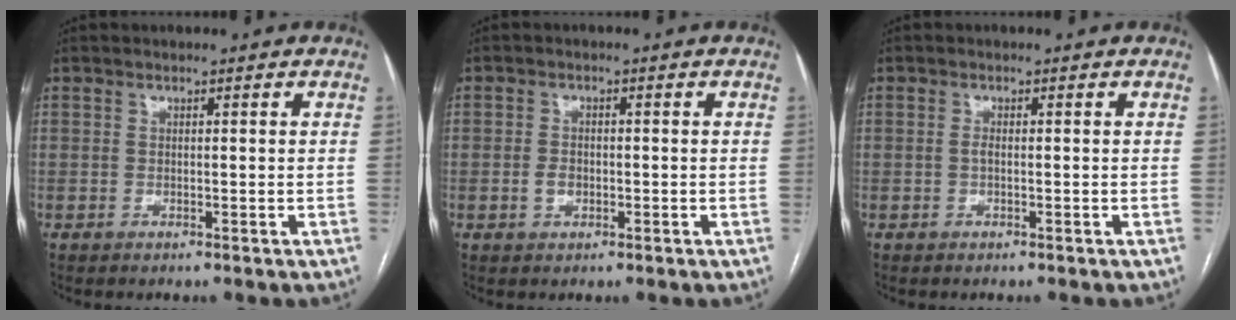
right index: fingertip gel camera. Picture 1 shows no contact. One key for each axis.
{"total": 2.2, "fx": -0.6, "fy": 1.5, "fz": 1.5, "tx": -0.029, "ty": 0.004, "tz": -0.010}
{"total": 0.7, "fx": -0.2, "fy": 0.2, "fz": 0.7, "tx": -0.016, "ty": 0.000, "tz": -0.003}